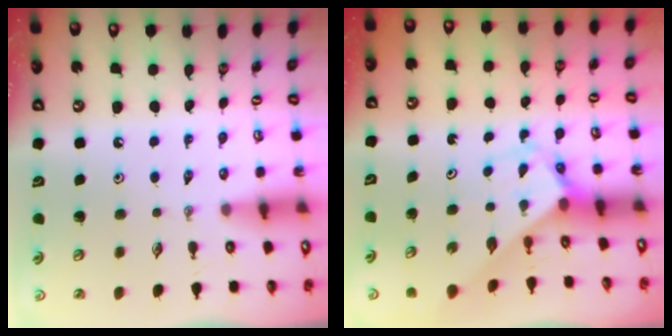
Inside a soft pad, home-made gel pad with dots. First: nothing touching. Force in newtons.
{"total": 2.9, "press": 2.9, "slide": 0.2}